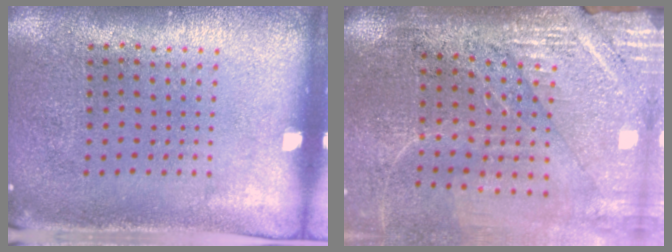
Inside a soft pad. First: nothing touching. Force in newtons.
{"total": 3.5, "press": 3.3, "slide": 1.1}